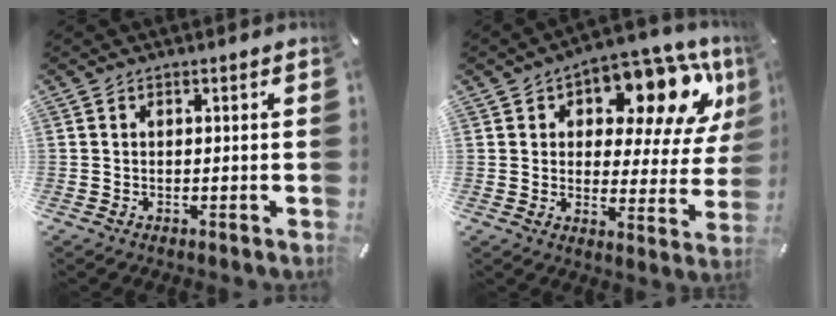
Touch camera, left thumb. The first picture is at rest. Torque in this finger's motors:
{"motor_torque": [2.48, 2.53, 0.45, -0.34, 0.15]}